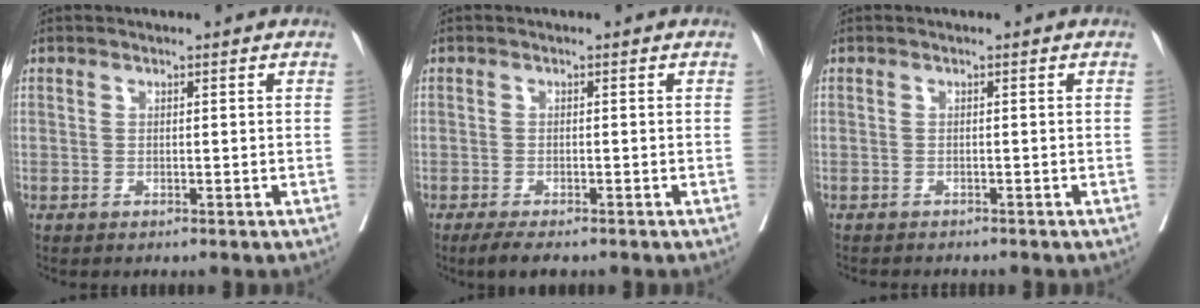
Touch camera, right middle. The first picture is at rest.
{"total": 3.8, "force": [-2.9, 1.0, 2.3], "torque": [-0.036, -0.009, -0.043]}
{"total": 3.3, "force": [-3.0, 0.8, 1.2], "torque": [-0.018, -0.005, -0.038]}